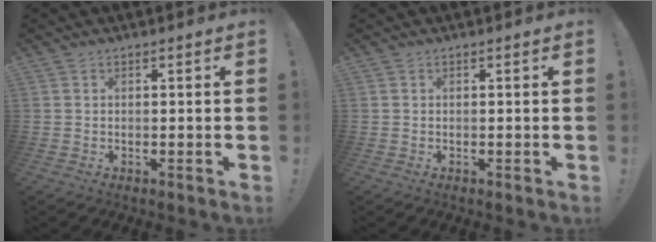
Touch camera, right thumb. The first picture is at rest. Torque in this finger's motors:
{"motor_torque": [0.00, 0.00, 0.00, 0.00, 0.00]}